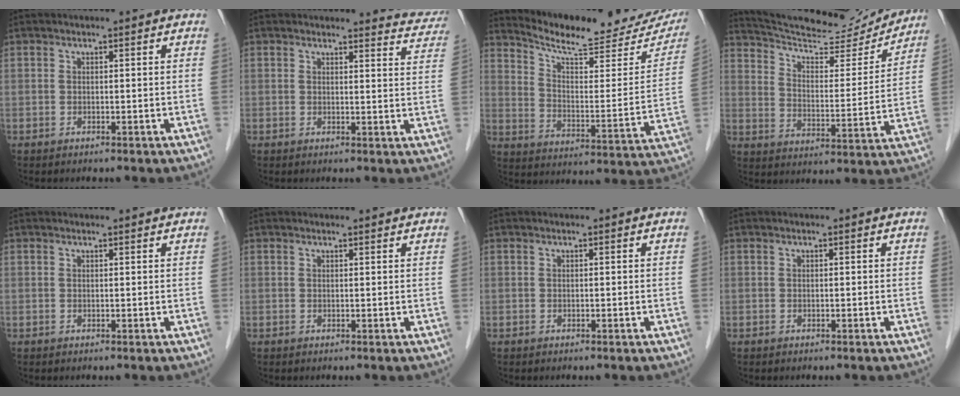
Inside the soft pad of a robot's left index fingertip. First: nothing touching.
{"total": 5.7, "force": [5.6, 1.0, -0.6], "torque": [0.022, -0.037, 0.032]}
{"total": 21.1, "force": [19.2, 3.8, 7.7], "torque": [-0.111, -0.056, 0.251]}
{"total": 18.9, "force": [18.0, 2.5, 5.1], "torque": [-0.085, -0.026, 0.260]}
{"total": 0.7, "force": [0.7, 0.0, 0.0], "torque": [-0.010, -0.003, 0.004]}
{"total": 1.4, "force": [1.4, 0.2, 0.1], "torque": [-0.011, -0.002, 0.010]}
{"total": 0.0}
{"total": 0.0}